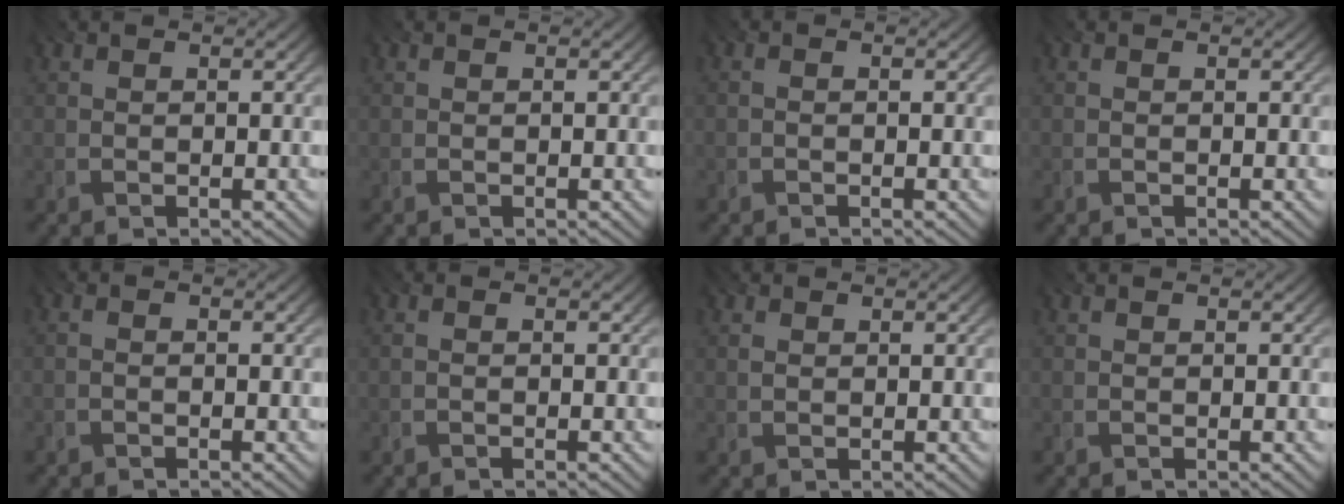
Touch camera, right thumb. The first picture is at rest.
{"total": 0.0}
{"total": 0.8, "force": [-0.7, 0.4, 0.3], "torque": [-0.002, -0.002, -0.017]}
{"total": 0.0}
{"total": 1.3, "force": [-1.1, 0.6, 0.4], "torque": [-0.006, -0.002, -0.023]}
{"total": 0.7, "force": [-0.4, 0.4, 0.5], "torque": [-0.011, 0.000, -0.011]}
{"total": 1.4, "force": [0.6, 1.0, 0.8], "torque": [-0.019, 0.002, 0.009]}
{"total": 0.0}